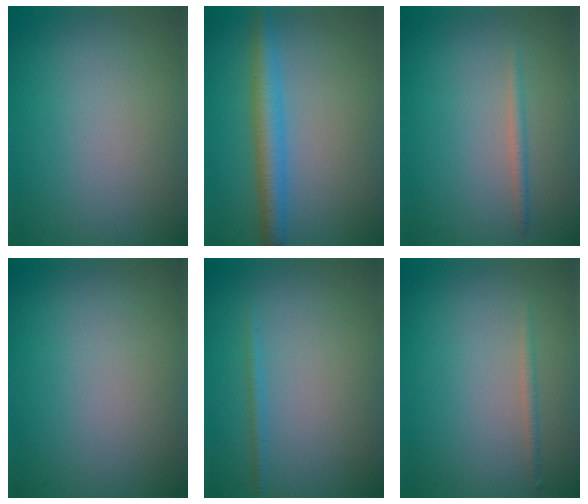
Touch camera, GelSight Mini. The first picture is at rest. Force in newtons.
{"total": 3.7, "press": 3.7, "slide": 0.2}
{"total": 1.1, "press": 1.1, "slide": 0.0}
{"total": 0.0}
{"total": 0.8, "press": 0.8, "slide": 0.1}
{"total": 0.8, "press": 0.8, "slide": 0.0}